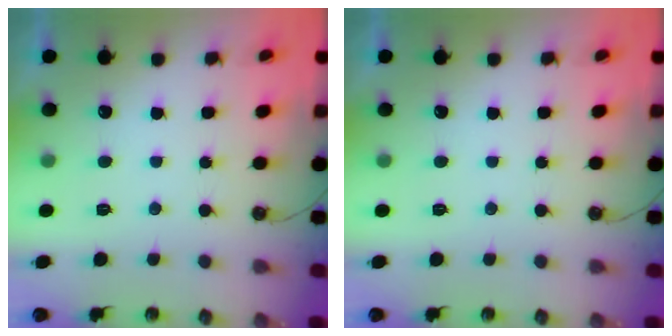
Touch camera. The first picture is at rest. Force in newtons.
{"total": 0.0}